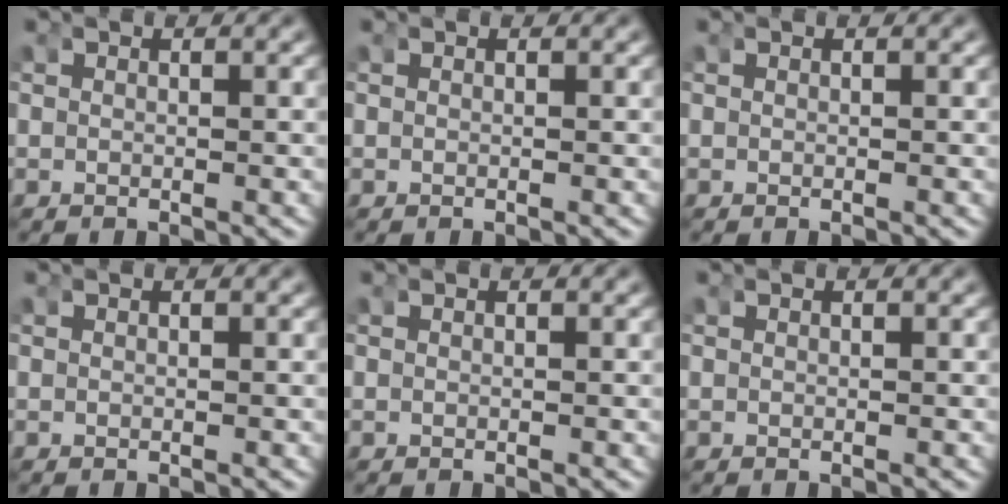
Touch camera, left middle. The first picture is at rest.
{"total": 0.0}
{"total": 0.0}
{"total": 0.0}
{"total": 0.0}
{"total": 0.0}